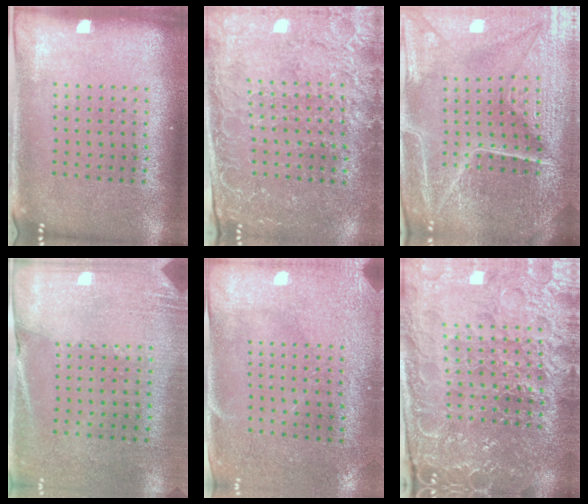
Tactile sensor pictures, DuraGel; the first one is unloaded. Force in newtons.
{"total": 2.9, "press": 2.8, "slide": 0.8}
{"total": 5.8, "press": 5.3, "slide": 2.4}
{"total": 2.6, "press": 2.3, "slide": 1.1}
{"total": 3.0, "press": 2.4, "slide": 1.8}
{"total": 4.7, "press": 4.5, "slide": 1.3}